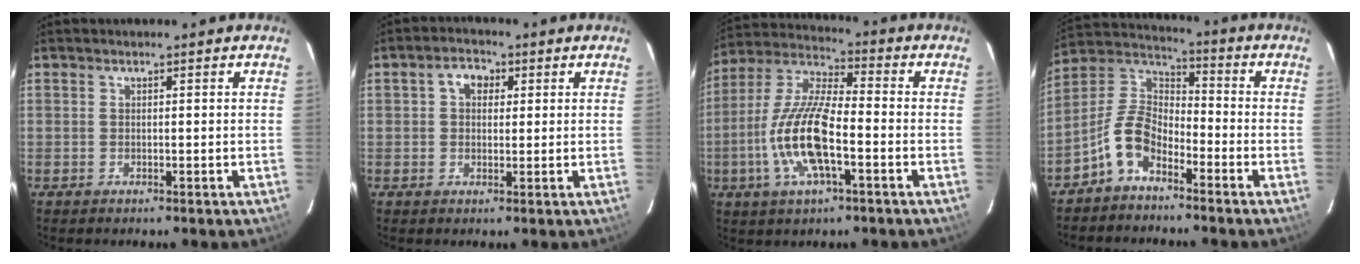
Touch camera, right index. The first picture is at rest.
{"total": 3.7, "force": [1.0, 2.9, 2.1], "torque": [-0.035, 0.016, 0.017]}
{"total": 14.6, "force": [-4.5, 4.4, 13.2], "torque": [-0.277, -0.003, -0.093]}
{"total": 9.1, "force": [-5.6, 4.8, 5.3], "torque": [-0.117, 0.025, -0.118]}